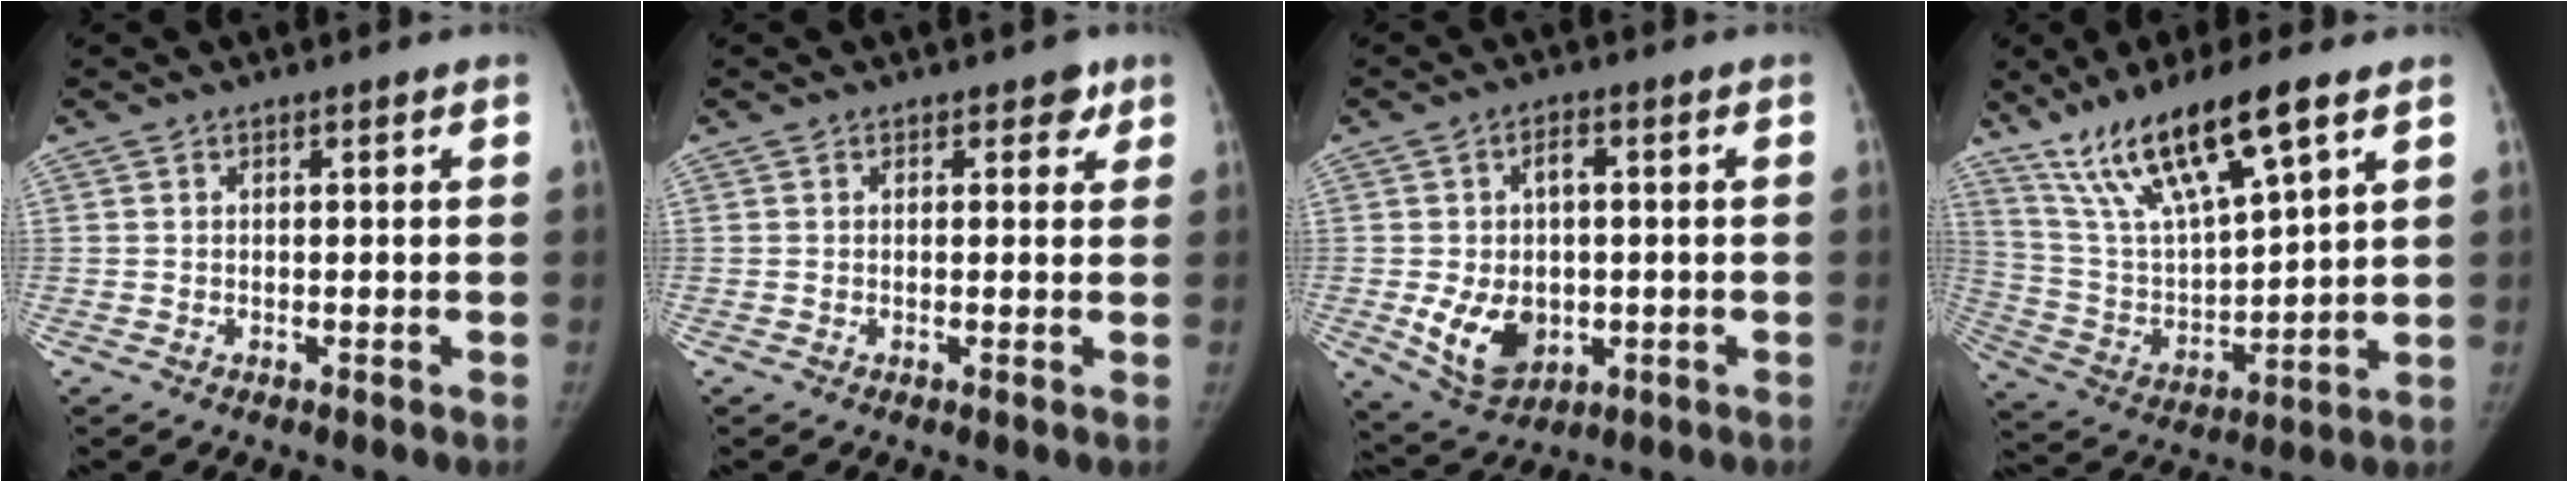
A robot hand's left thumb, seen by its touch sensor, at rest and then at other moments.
{"total": 2.3, "force": [1.3, 1.5, 1.2], "torque": [0.008, -0.003, 0.010]}
{"total": 11.2, "force": [-1.4, 7.5, 8.1], "torque": [-0.122, 0.004, -0.009]}
{"total": 18.4, "force": [11.7, 4.1, 13.6], "torque": [-0.243, -0.041, 0.231]}